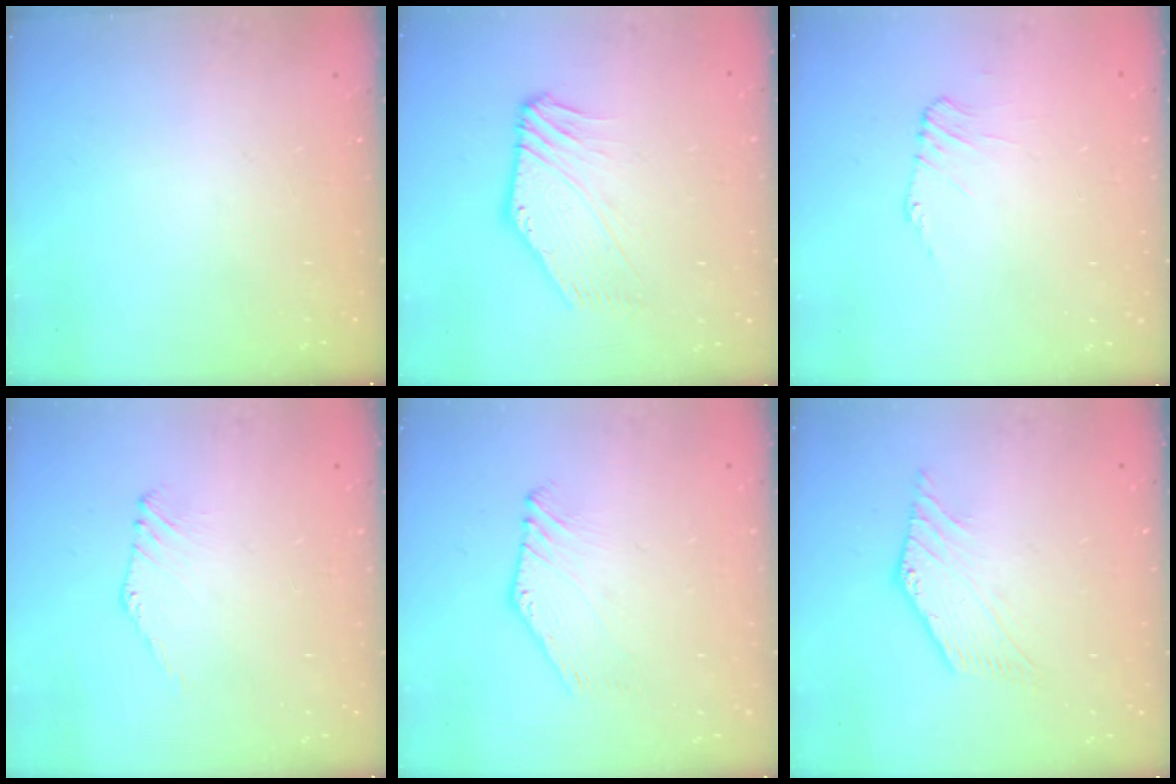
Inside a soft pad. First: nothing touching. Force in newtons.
{"total": 0.6, "press": 0.4, "slide": 0.4}
{"total": 1.1, "press": 1.1, "slide": 0.3}
{"total": 0.0}
{"total": 1.0, "press": 1.0, "slide": 0.0}
{"total": 3.5, "press": 3.5, "slide": 0.4}